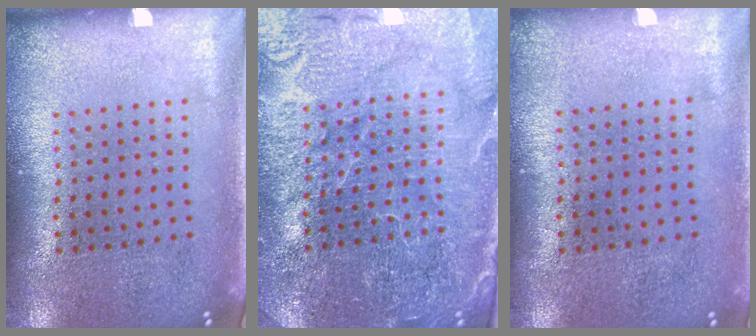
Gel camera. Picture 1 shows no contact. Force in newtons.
{"total": 4.2, "press": 4.0, "slide": 1.2}
{"total": 0.0}